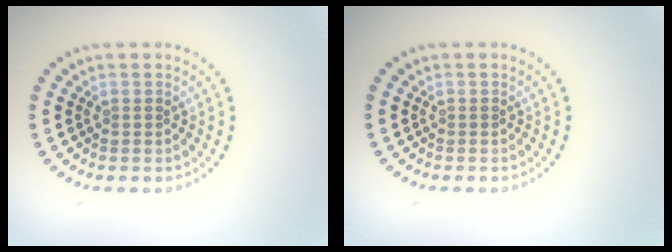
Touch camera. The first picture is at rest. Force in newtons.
{"total": 0.0}